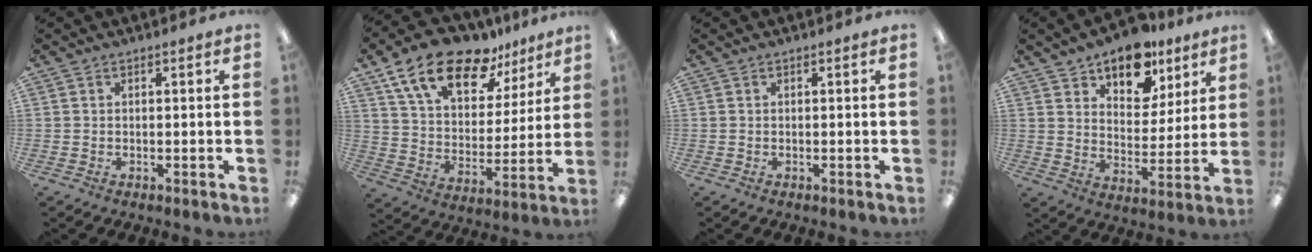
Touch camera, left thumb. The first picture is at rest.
{"total": 18.7, "force": [12.8, 9.5, 9.8], "torque": [-0.177, -0.068, 0.229]}
{"total": 0.0}
{"total": 13.8, "force": [10.8, 7.0, 5.2], "torque": [-0.078, -0.065, 0.195]}